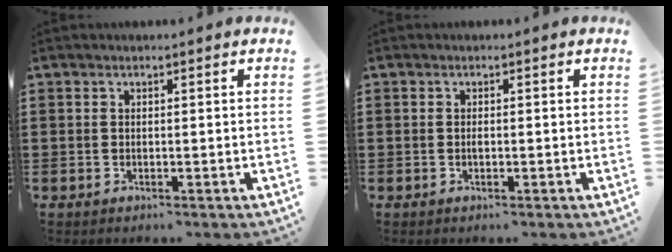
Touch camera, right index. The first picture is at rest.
{"total": 0.7, "force": [-0.1, 0.2, 0.7], "torque": [-0.015, -0.004, -0.001]}